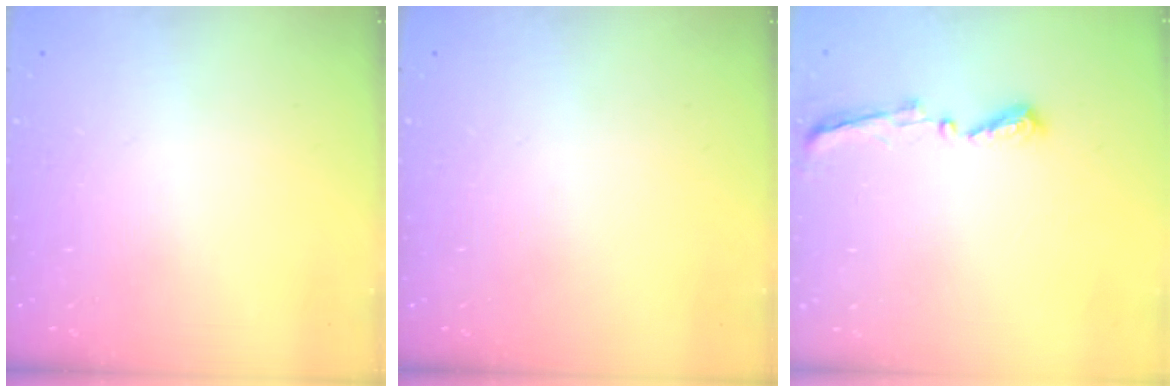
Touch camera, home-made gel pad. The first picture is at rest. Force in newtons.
{"total": 0.0}
{"total": 5.5, "press": 5.5, "slide": 0.5}